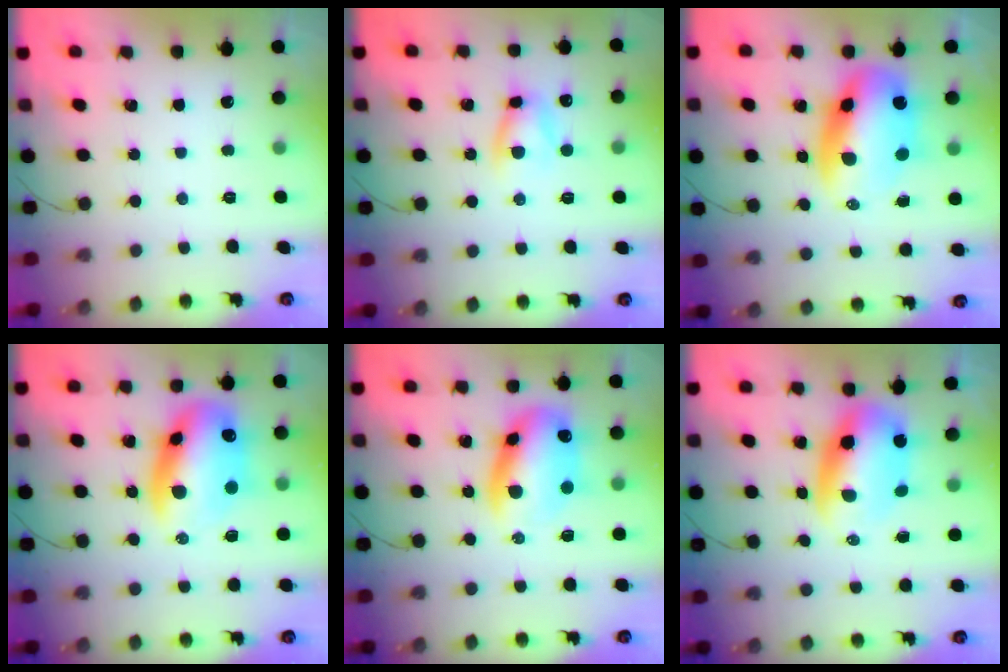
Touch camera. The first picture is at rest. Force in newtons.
{"total": 6.8, "press": 6.8, "slide": 1.0}
{"total": 14.3, "press": 13.9, "slide": 3.6}
{"total": 15.3, "press": 14.9, "slide": 3.7}
{"total": 13.5, "press": 13.1, "slide": 3.3}
{"total": 8.8, "press": 8.6, "slide": 1.8}